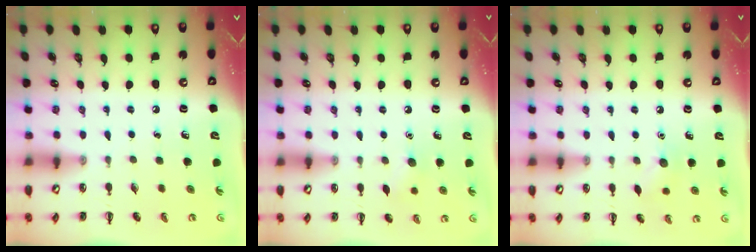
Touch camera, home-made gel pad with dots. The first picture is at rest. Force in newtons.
{"total": 5.6, "press": 5.5, "slide": 1.3}
{"total": 7.2, "press": 7.0, "slide": 1.5}